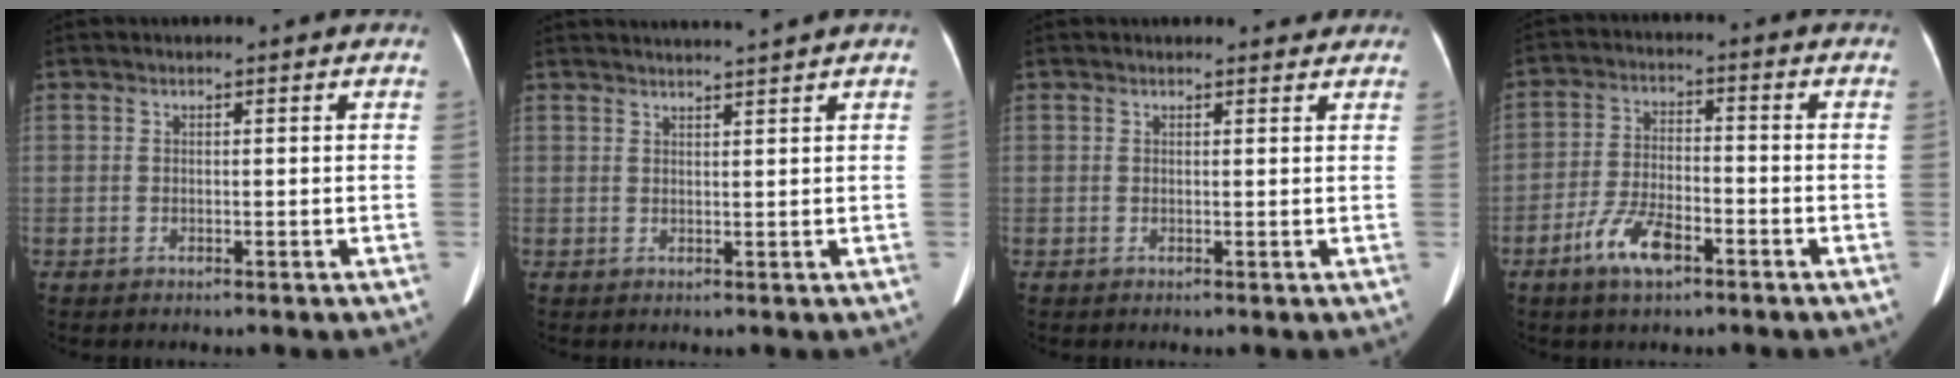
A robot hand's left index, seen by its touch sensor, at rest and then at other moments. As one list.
[{"total": 4.6, "force": [4.1, -1.4, 1.4], "torque": [-0.015, 0.009, 0.057]}, {"total": 2.8, "force": [2.6, 0.8, 0.6], "torque": [-0.006, 0.005, 0.023]}, {"total": 7.3, "force": [-4.3, 2.6, 5.3], "torque": [-0.114, 0.000, -0.079]}]